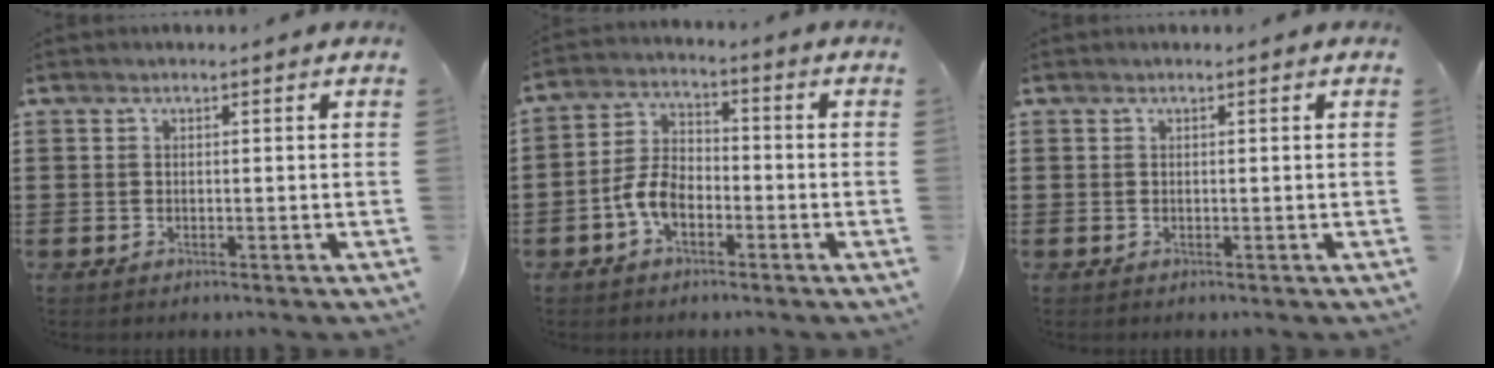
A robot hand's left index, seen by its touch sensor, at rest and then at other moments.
{"total": 5.9, "force": [-2.8, 3.3, 4.0], "torque": [-0.105, 0.004, -0.061]}
{"total": 0.0}